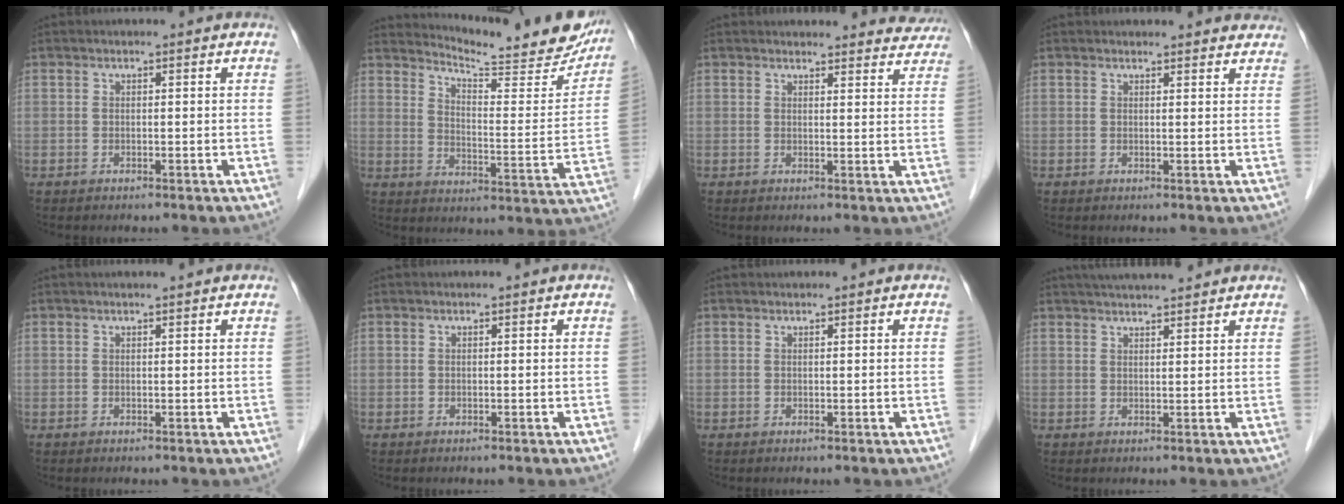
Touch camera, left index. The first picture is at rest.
{"total": 19.1, "force": [17.9, 2.8, 6.2], "torque": [-0.080, -0.066, 0.220]}
{"total": 11.2, "force": [10.6, 3.4, 1.0], "torque": [0.032, -0.008, 0.097]}
{"total": 7.1, "force": [6.6, 2.4, 1.0], "torque": [0.018, 0.009, 0.059]}
{"total": 1.7, "force": [1.4, 0.4, 0.9], "torque": [-0.003, 0.010, 0.020]}
{"total": 0.0}
{"total": 0.6, "force": [0.5, 0.3, 0.0], "torque": [0.007, 0.003, 0.008]}
{"total": 8.1, "force": [7.2, 1.2, 3.3], "torque": [-0.047, 0.027, 0.111]}